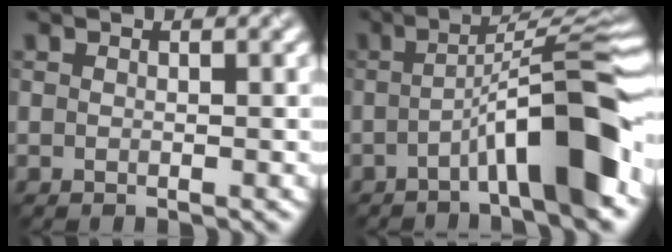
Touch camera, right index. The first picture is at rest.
{"total": 9.4, "force": [-3.3, 1.2, 8.7], "torque": [-0.114, 0.027, -0.055]}